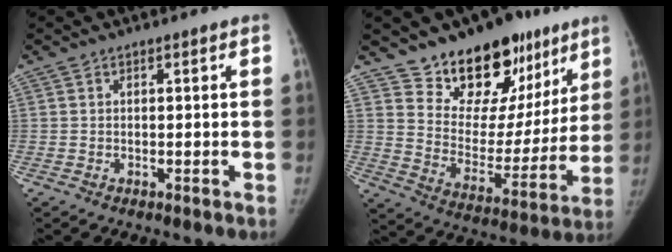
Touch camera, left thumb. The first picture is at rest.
{"total": 22.0, "force": [15.5, 12.3, 9.6], "torque": [-0.084, -0.086, 0.238]}